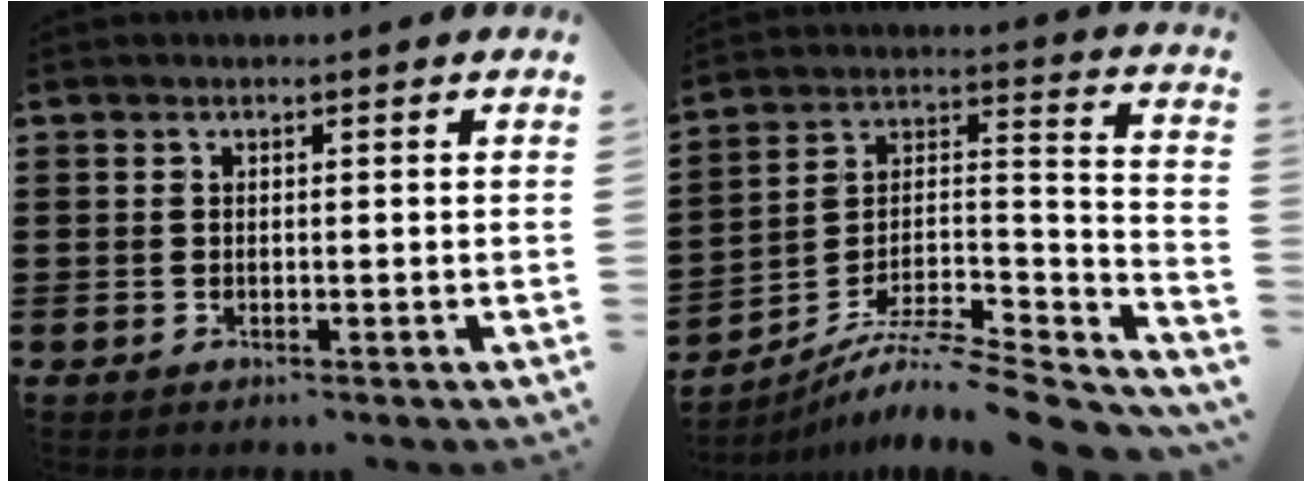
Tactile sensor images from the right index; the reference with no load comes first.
{"total": 8.9, "force": [-7.4, 1.5, 4.6], "torque": [-0.075, 0.007, -0.148]}